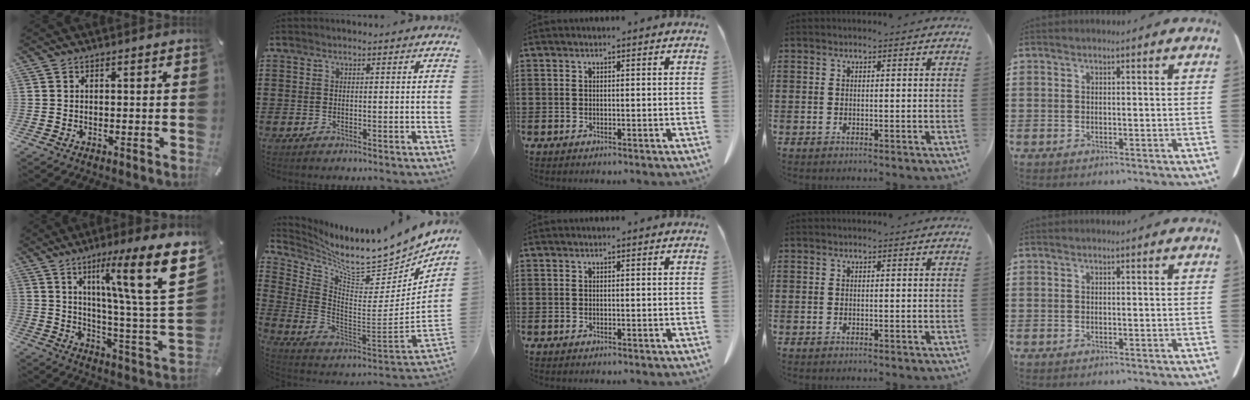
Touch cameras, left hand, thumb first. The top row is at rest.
{"thumb": {"total": 21.0, "force": [9.4, 2.9, 18.6], "torque": [-0.278, -0.057, 0.125]}, "index": {"total": 8.5, "force": [7.4, 0.9, 4.0], "torque": [-0.092, -0.079, 0.117]}}